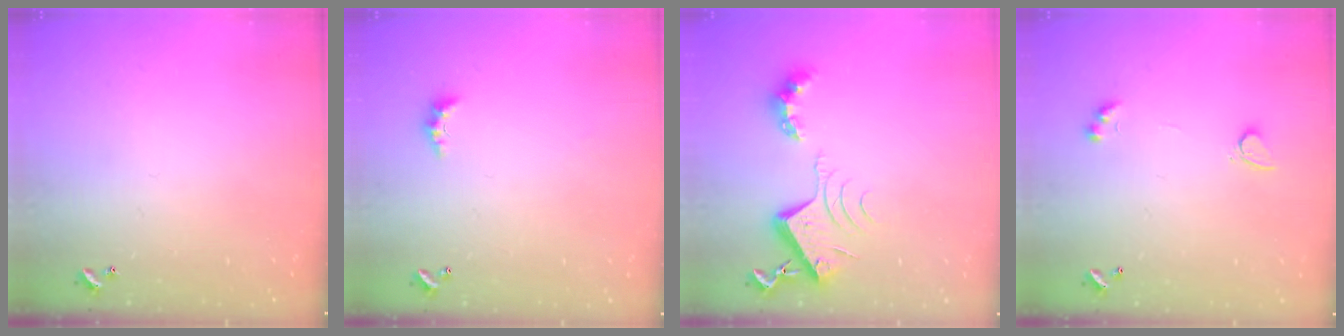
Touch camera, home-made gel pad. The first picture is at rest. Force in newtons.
{"total": 2.3, "press": 2.2, "slide": 0.7}
{"total": 8.9, "press": 8.8, "slide": 1.1}
{"total": 2.9, "press": 2.6, "slide": 1.3}